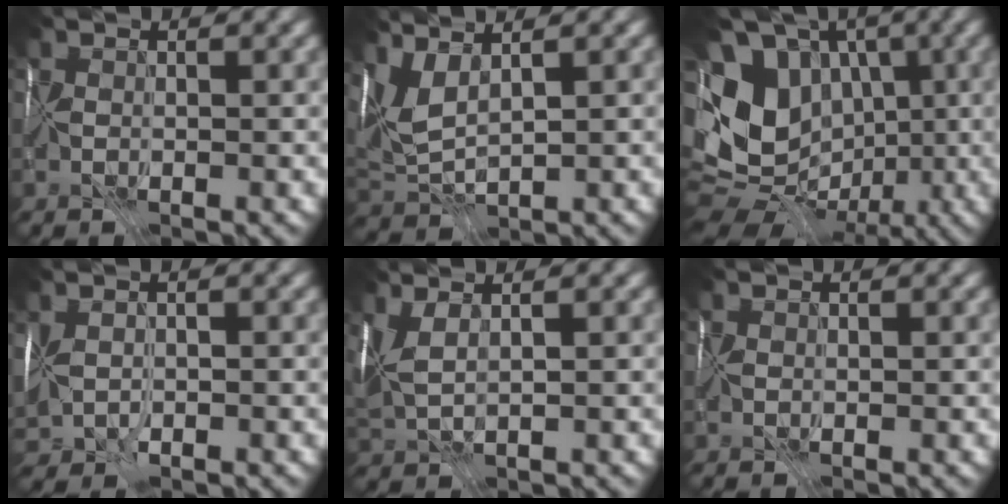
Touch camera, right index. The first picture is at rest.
{"total": 4.0, "force": [2.6, 1.4, 2.7], "torque": [-0.074, 0.010, 0.060]}
{"total": 15.7, "force": [-1.0, 13.0, 8.8], "torque": [-0.179, 0.015, -0.015]}
{"total": 3.9, "force": [-1.1, 2.5, 2.8], "torque": [-0.064, -0.012, -0.019]}
{"total": 3.1, "force": [1.6, 1.0, 2.4], "torque": [-0.059, 0.016, 0.037]}
{"total": 0.0}